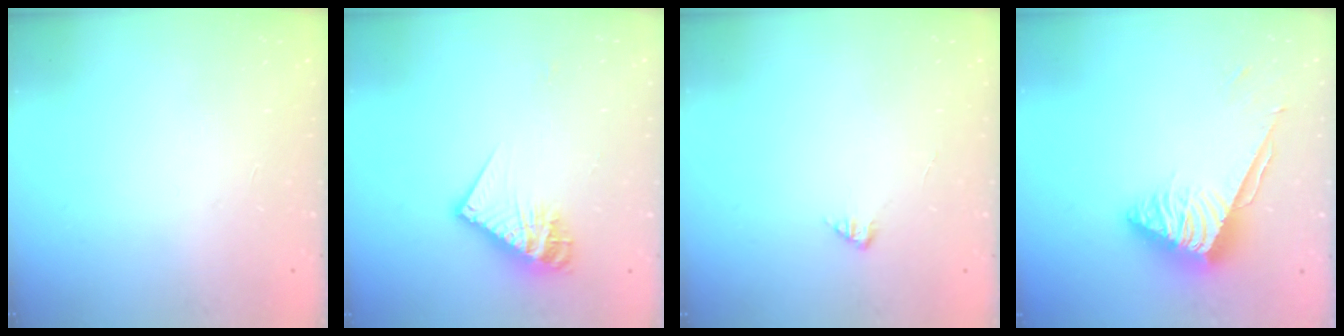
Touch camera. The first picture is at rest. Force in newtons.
{"total": 13.2, "press": 13.1, "slide": 1.2}
{"total": 0.0}
{"total": 8.2, "press": 8.2, "slide": 0.6}